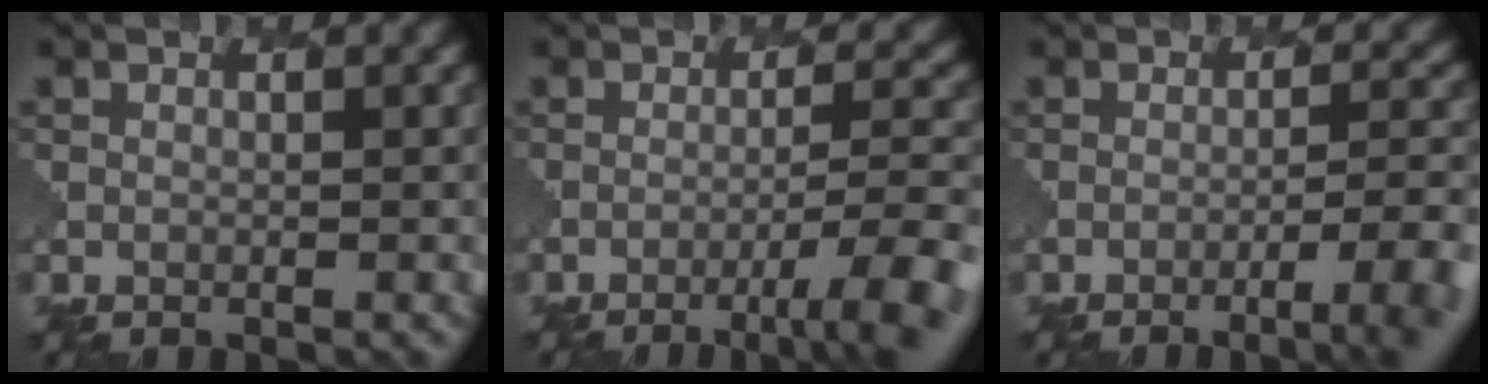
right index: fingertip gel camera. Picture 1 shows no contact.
{"total": 6.5, "force": [-4.0, 1.0, 5.0], "torque": [-0.074, 0.007, -0.057]}
{"total": 5.6, "force": [-3.2, 1.2, 4.4], "torque": [-0.063, 0.002, -0.047]}